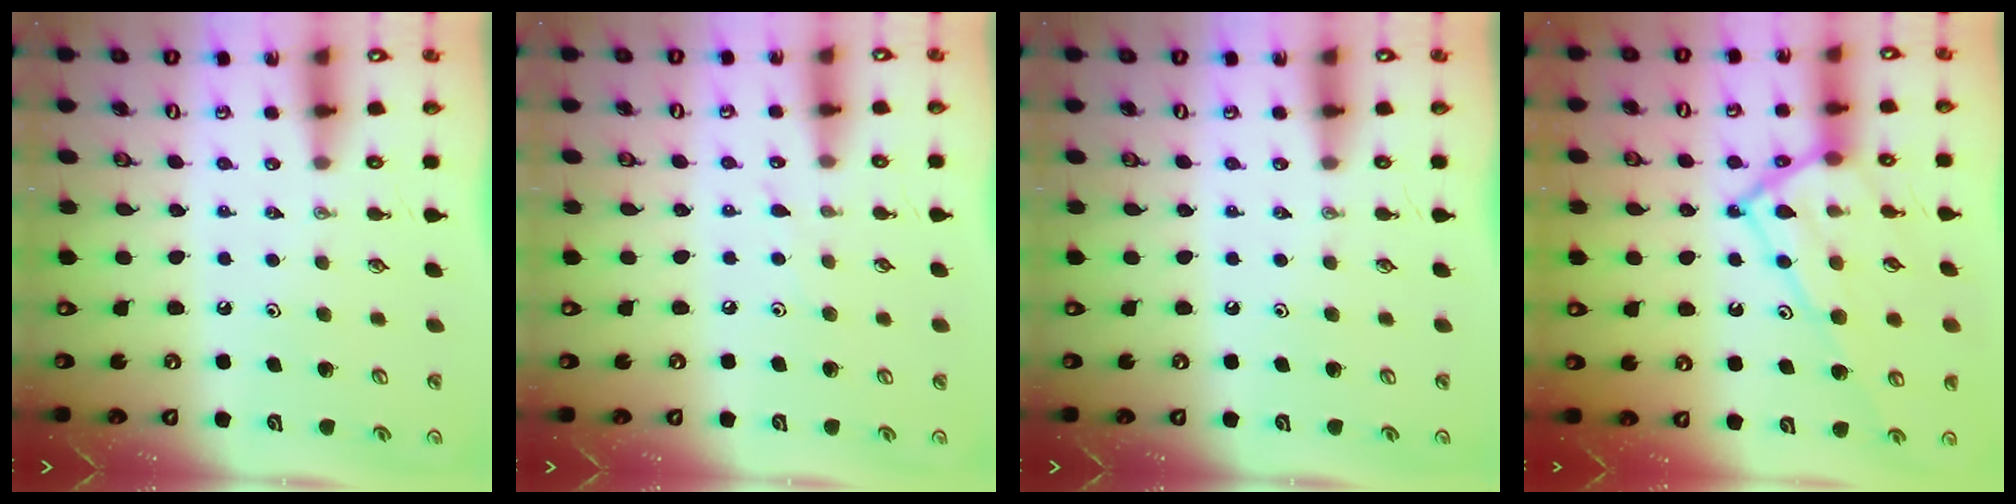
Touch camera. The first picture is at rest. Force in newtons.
{"total": 3.7, "press": 3.6, "slide": 0.5}
{"total": 0.0}
{"total": 18.7, "press": 18.7, "slide": 1.4}